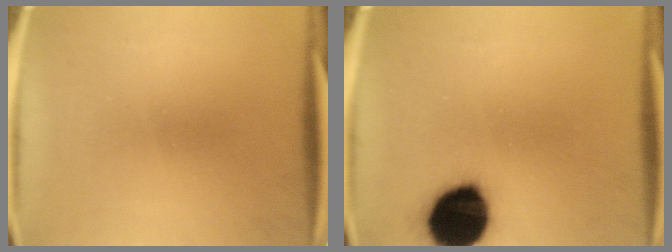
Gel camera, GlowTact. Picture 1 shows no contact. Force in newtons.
{"total": 18.2}